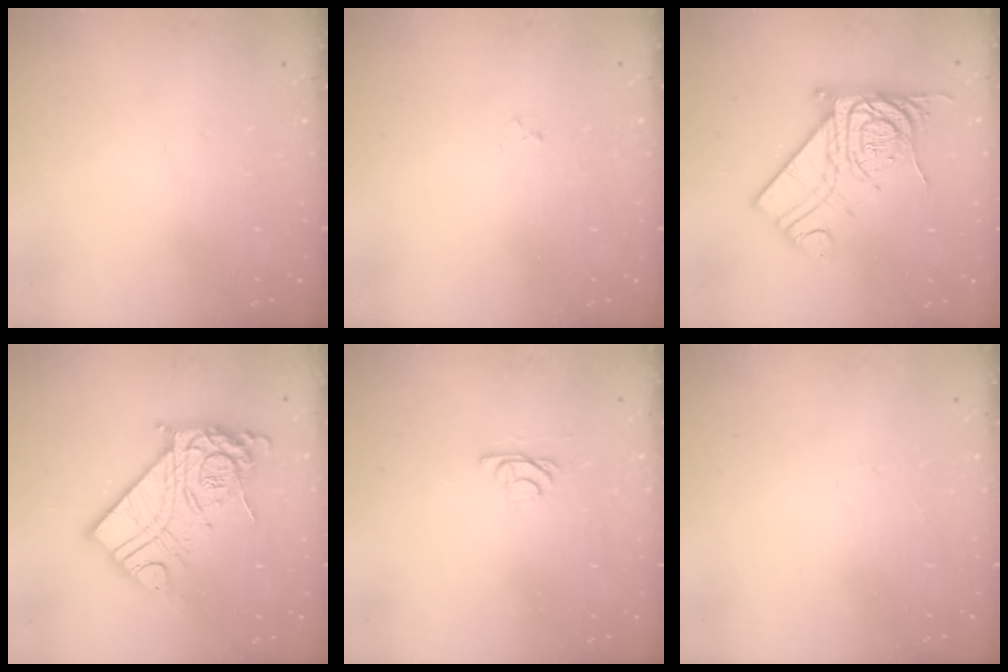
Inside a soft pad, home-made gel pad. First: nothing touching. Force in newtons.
{"total": 2.2, "press": 2.1, "slide": 0.3}
{"total": 16.9, "press": 16.9, "slide": 1.2}
{"total": 20.5, "press": 20.4, "slide": 2.0}
{"total": 3.8, "press": 3.8, "slide": 0.4}
{"total": 0.0}